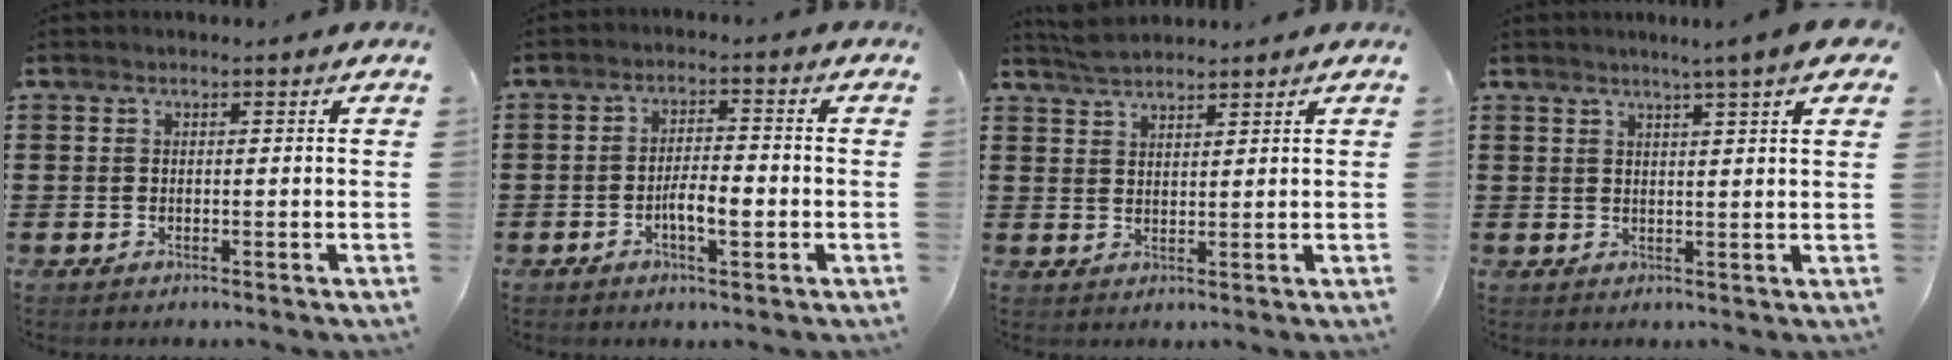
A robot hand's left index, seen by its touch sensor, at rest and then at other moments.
{"total": 4.4, "force": [-1.4, 1.5, 3.9], "torque": [-0.076, 0.004, -0.029]}
{"total": 3.0, "force": [2.9, 0.6, 0.7], "torque": [-0.022, 0.001, 0.056]}
{"total": 4.7, "force": [3.2, -0.3, 3.4], "torque": [-0.065, -0.006, 0.052]}